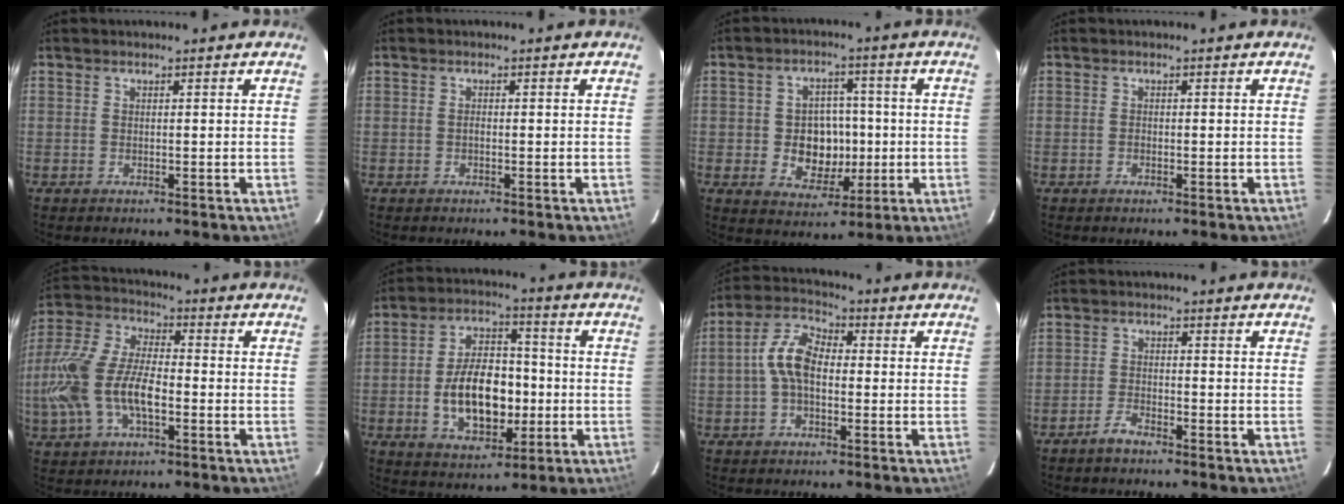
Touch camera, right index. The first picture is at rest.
{"total": 0.6, "force": [-0.2, 0.3, 0.4], "torque": [-0.005, 0.003, -0.006]}
{"total": 9.0, "force": [-1.1, 7.4, 4.9], "torque": [-0.100, 0.010, -0.002]}
{"total": 0.6, "force": [-0.3, 0.5, 0.2], "torque": [-0.002, 0.000, -0.007]}
{"total": 17.7, "force": [-4.3, 8.6, 14.9], "torque": [-0.325, -0.002, -0.081]}
{"total": 14.2, "force": [-2.6, 8.3, 11.3], "torque": [-0.214, 0.016, -0.030]}
{"total": 8.1, "force": [-0.6, 4.6, 6.7], "torque": [-0.141, 0.024, -0.016]}
{"total": 2.9, "force": [-2.5, 0.8, 1.2], "torque": [-0.039, 0.003, -0.051]}